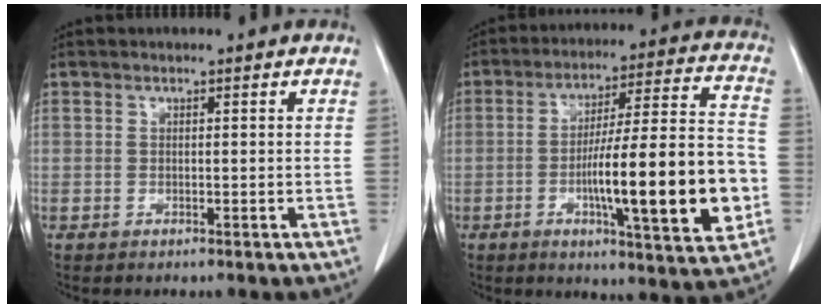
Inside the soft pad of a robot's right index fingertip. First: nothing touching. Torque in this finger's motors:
{"motor_torque": [1.78, -0.36, 0.79, 0.12]}